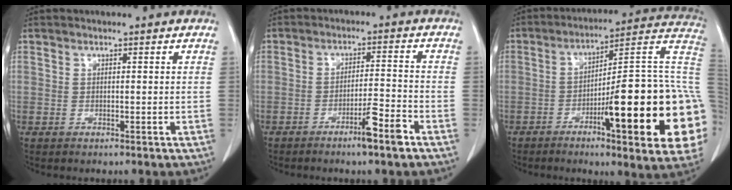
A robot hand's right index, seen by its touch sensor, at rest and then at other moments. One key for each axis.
{"total": 5.3, "fx": -3.5, "fy": -0.2, "fz": 4.0, "tx": -0.061, "ty": -0.003, "tz": -0.061}
{"total": 25.4, "fx": -5.6, "fy": 2.4, "fz": 24.7, "tx": -0.249, "ty": 0.008, "tz": -0.082}